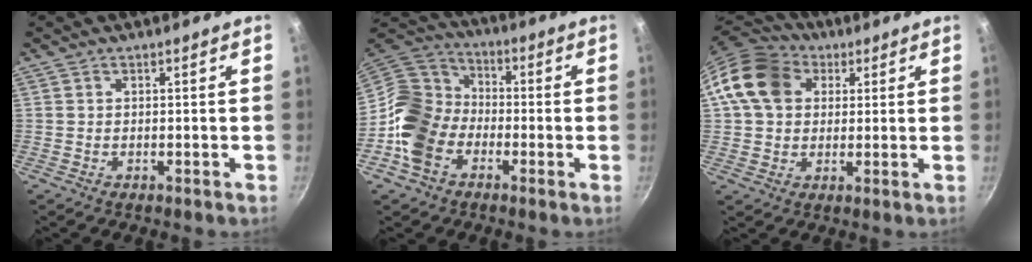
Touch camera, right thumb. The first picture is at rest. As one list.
[{"total": 13.8, "force": [-4.8, 10.6, 7.5], "torque": [-0.116, 0.046, -0.116]}, {"total": 13.3, "force": [3.7, 10.5, 7.3], "torque": [-0.113, 0.018, 0.050]}]